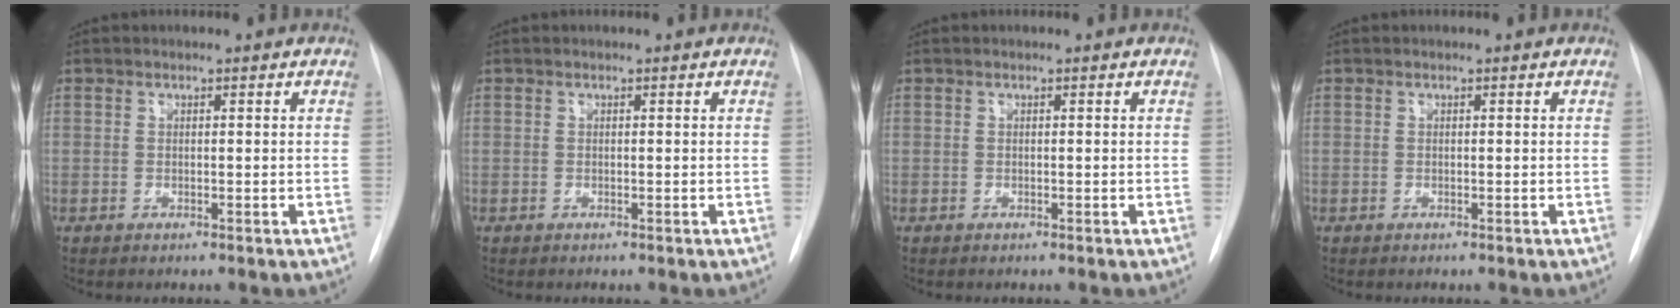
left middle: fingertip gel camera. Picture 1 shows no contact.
{"total": 0.0}
{"total": 0.0}
{"total": 0.0}